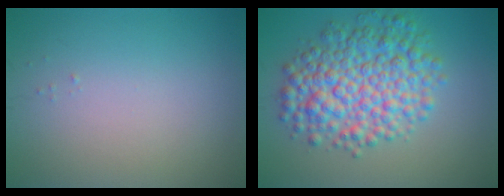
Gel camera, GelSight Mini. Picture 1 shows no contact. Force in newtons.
{"total": 8.0, "press": 8.0, "slide": 0.1}